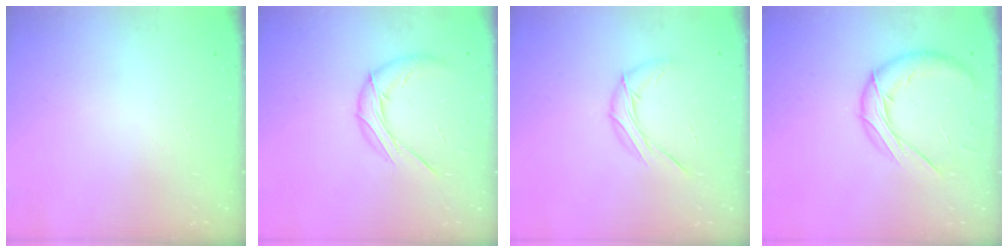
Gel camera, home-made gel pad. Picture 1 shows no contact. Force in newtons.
{"total": 11.6, "press": 11.5, "slide": 1.5}
{"total": 9.0, "press": 9.0, "slide": 0.7}
{"total": 13.3, "press": 13.1, "slide": 1.9}